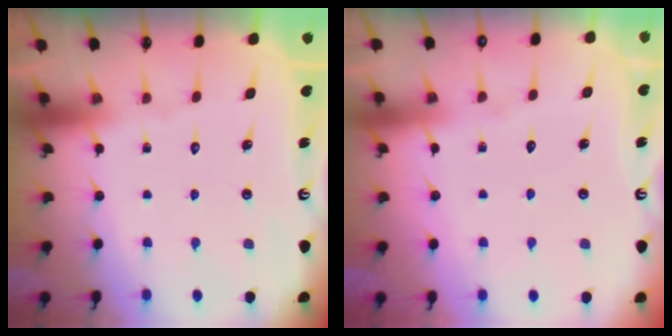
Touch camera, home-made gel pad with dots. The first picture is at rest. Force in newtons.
{"total": 2.7, "press": 2.6, "slide": 0.5}